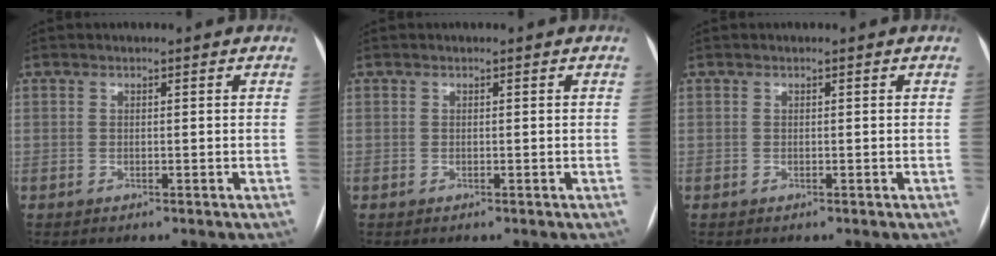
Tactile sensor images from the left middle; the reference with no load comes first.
{"total": 0.0}
{"total": 0.0}